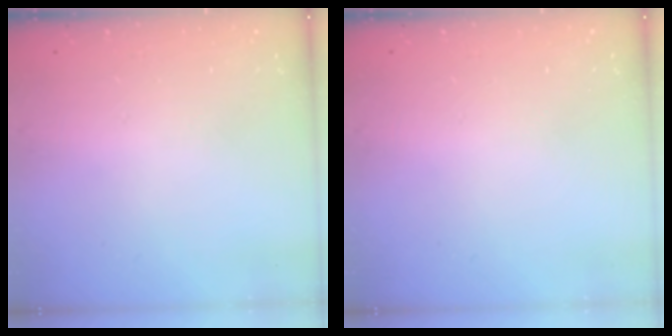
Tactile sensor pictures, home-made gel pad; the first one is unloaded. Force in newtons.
{"total": 0.0}